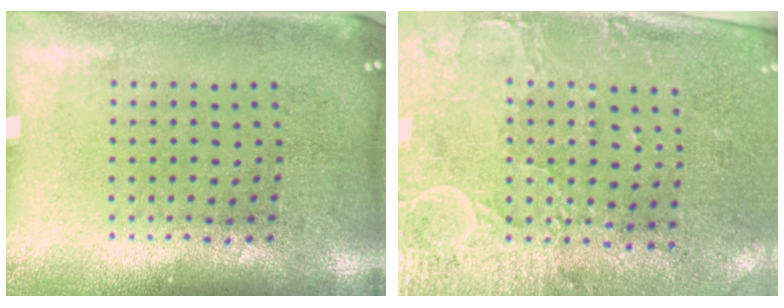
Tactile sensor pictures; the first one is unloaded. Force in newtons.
{"total": 3.0, "press": 2.5, "slide": 1.6}